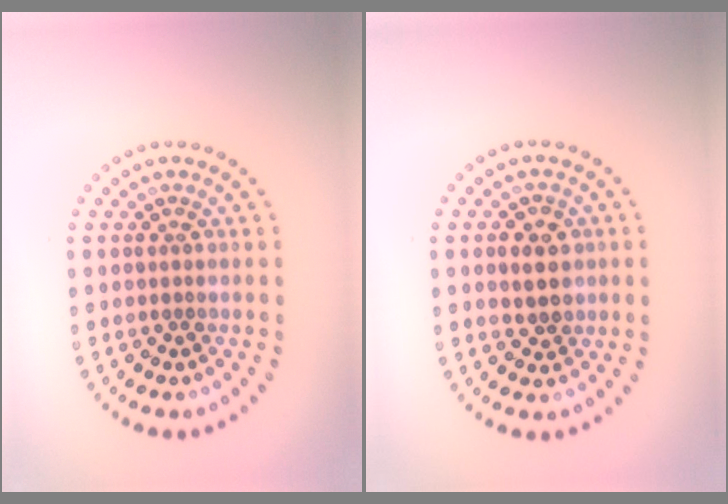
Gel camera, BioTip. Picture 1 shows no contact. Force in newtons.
{"total": 2.8, "press": 2.8, "slide": 0.6}